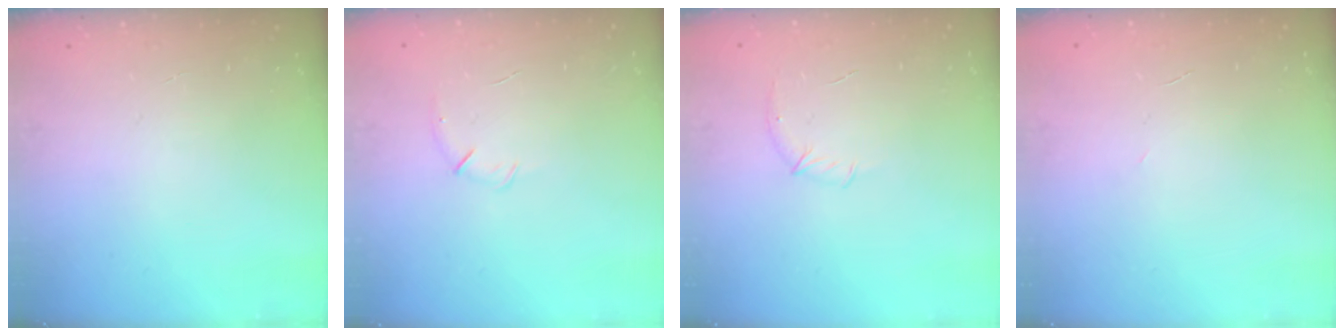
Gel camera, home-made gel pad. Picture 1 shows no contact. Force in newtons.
{"total": 5.6, "press": 5.4, "slide": 1.6}
{"total": 6.2, "press": 6.0, "slide": 1.6}
{"total": 1.8, "press": 1.7, "slide": 0.5}